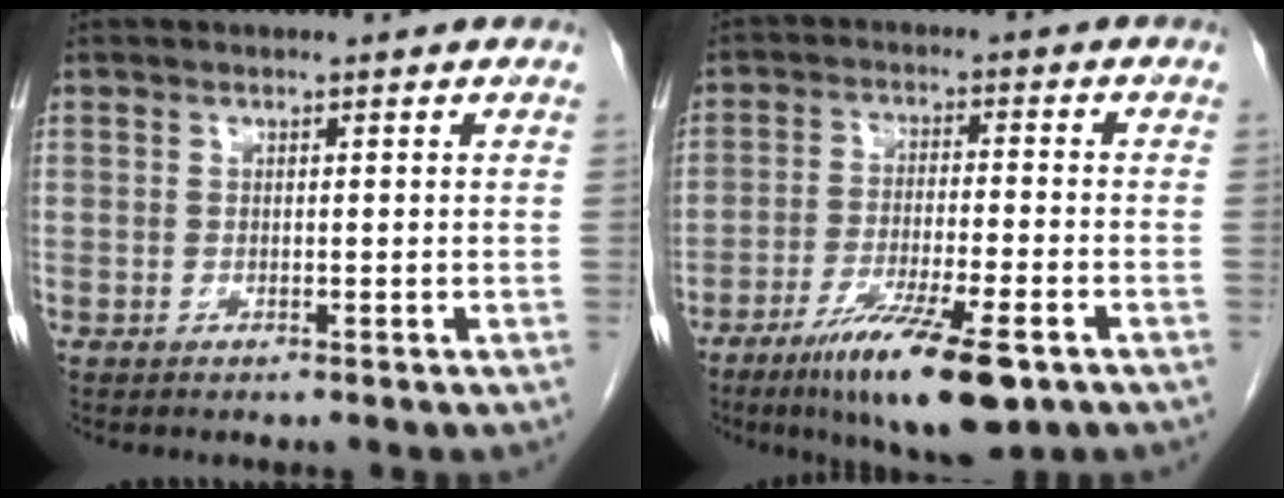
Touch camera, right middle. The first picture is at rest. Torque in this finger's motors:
{"motor_torque": [1.12, -1.02, 0.61, 0.12]}